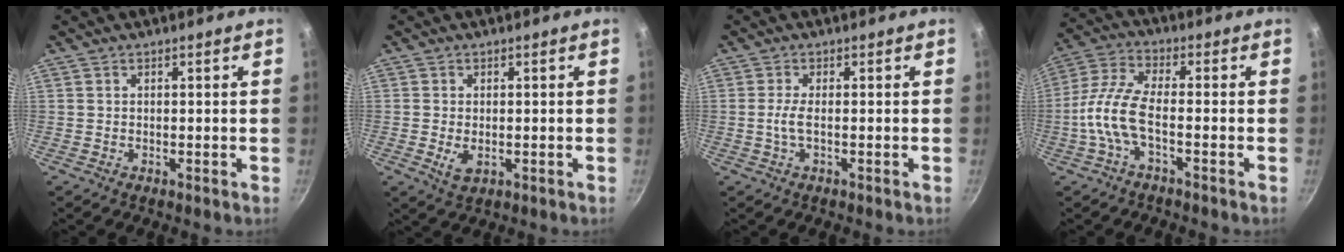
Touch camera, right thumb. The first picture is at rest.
{"total": 3.5, "force": [-0.6, 2.1, 2.7], "torque": [-0.049, -0.006, -0.007]}
{"total": 2.5, "force": [-0.5, 0.5, 2.4], "torque": [-0.060, 0.003, -0.013]}
{"total": 9.0, "force": [-2.9, 3.0, 8.0], "torque": [-0.187, 0.025, -0.073]}